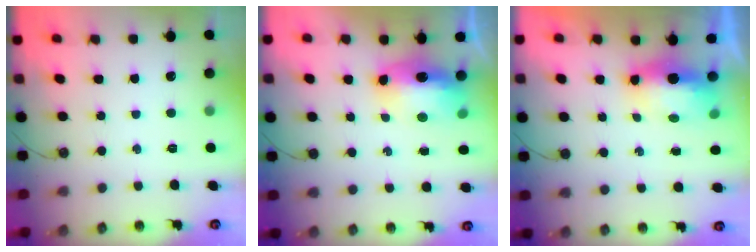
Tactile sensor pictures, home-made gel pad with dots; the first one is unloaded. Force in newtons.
{"total": 12.7, "press": 12.7, "slide": 1.4}
{"total": 7.4, "press": 7.4, "slide": 0.6}